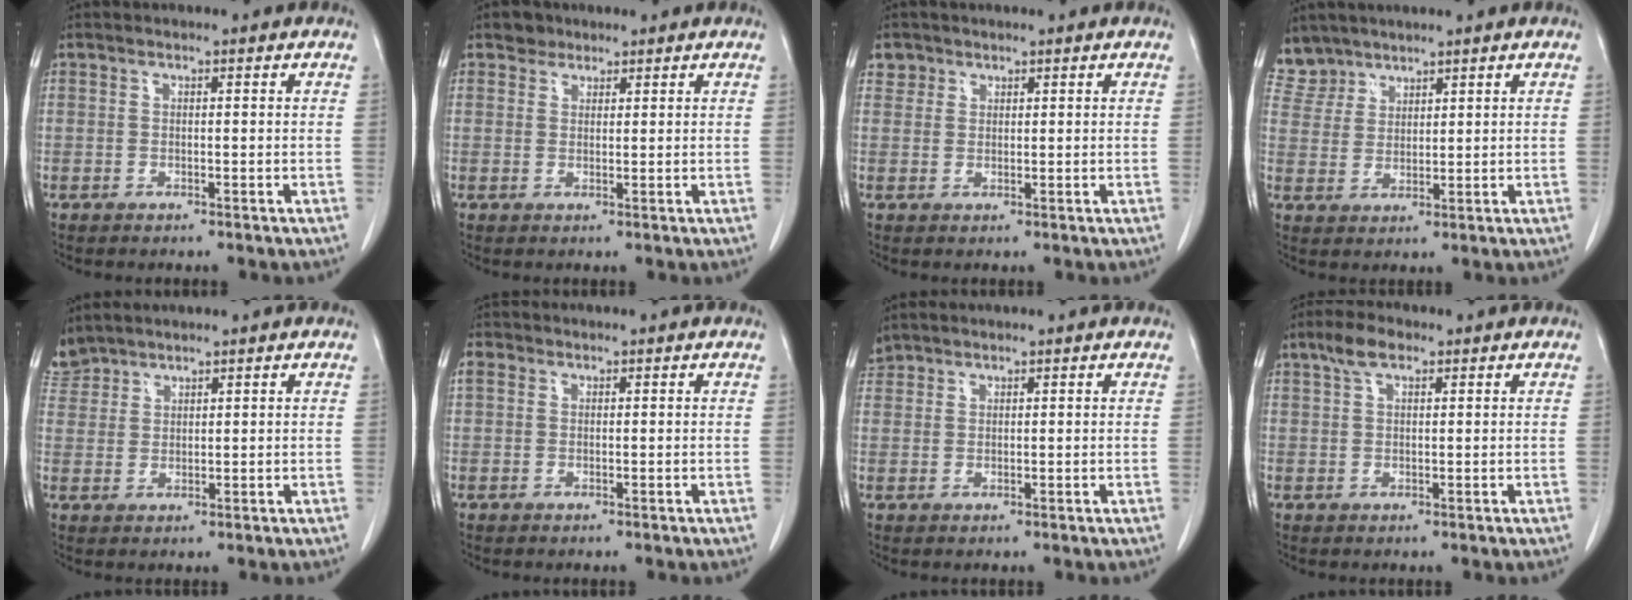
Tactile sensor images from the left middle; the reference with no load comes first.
{"total": 2.0, "force": [1.5, 1.4, 0.1], "torque": [0.000, 0.004, 0.021]}
{"total": 2.0, "force": [1.2, 1.6, -0.1], "torque": [0.015, 0.004, 0.015]}
{"total": 4.8, "force": [4.3, 2.1, -0.6], "torque": [0.017, 0.003, 0.091]}
{"total": 3.8, "force": [3.6, 1.2, -0.2], "torque": [0.000, 0.010, 0.076]}
{"total": 1.5, "force": [0.7, 1.2, 0.5], "torque": [-0.011, 0.012, 0.012]}
{"total": 2.3, "force": [2.1, 1.0, -0.1], "torque": [0.001, 0.012, 0.041]}
{"total": 3.8, "force": [2.3, 1.6, 2.5], "torque": [-0.054, 0.014, 0.046]}